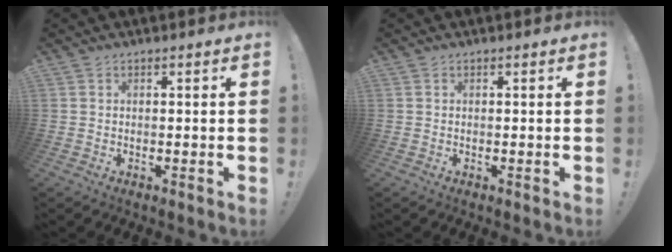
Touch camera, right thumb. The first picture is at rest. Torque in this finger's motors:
{"motor_torque": [0.00, 0.00, 0.00, 0.00, 0.00]}